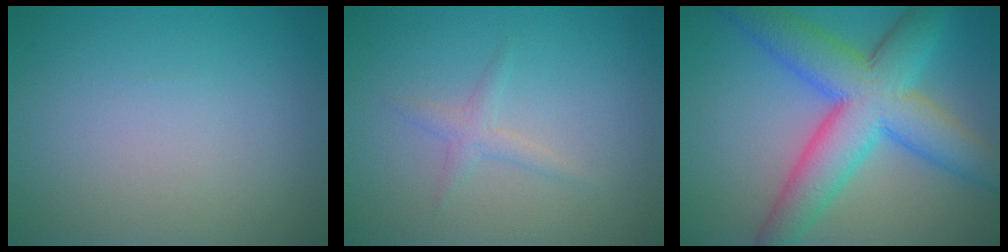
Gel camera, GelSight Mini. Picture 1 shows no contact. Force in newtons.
{"total": 1.3, "press": 1.3, "slide": 0.0}
{"total": 9.9, "press": 9.9, "slide": 0.1}